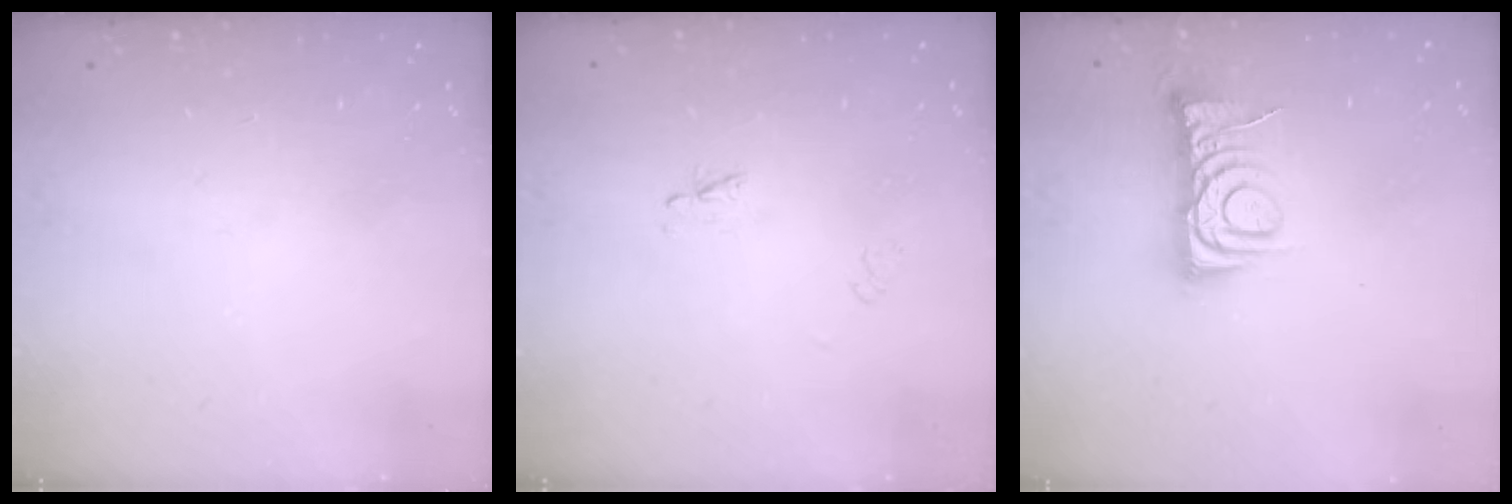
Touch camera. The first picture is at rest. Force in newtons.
{"total": 2.3, "press": 2.2, "slide": 0.2}
{"total": 6.8, "press": 6.8, "slide": 0.6}